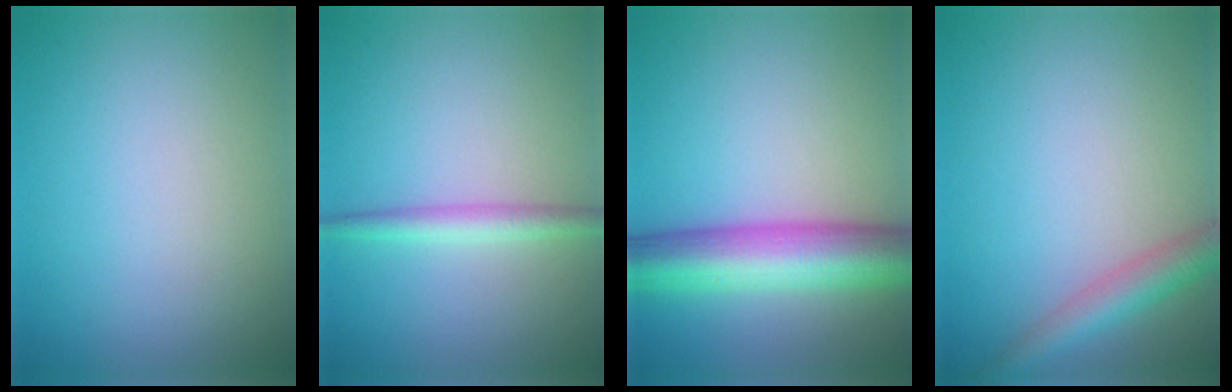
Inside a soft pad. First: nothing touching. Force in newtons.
{"total": 2.1, "press": 2.1, "slide": 0.0}
{"total": 9.1, "press": 9.1, "slide": 0.1}
{"total": 3.5, "press": 3.5, "slide": 0.1}